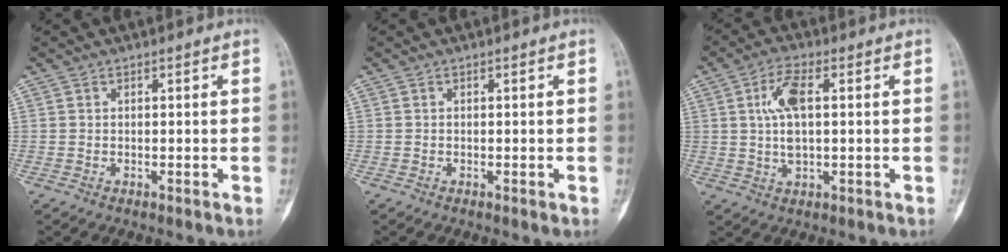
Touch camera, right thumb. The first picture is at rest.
{"total": 0.0}
{"total": 7.3, "force": [1.2, 3.0, 6.5], "torque": [-0.135, 0.007, 0.021]}